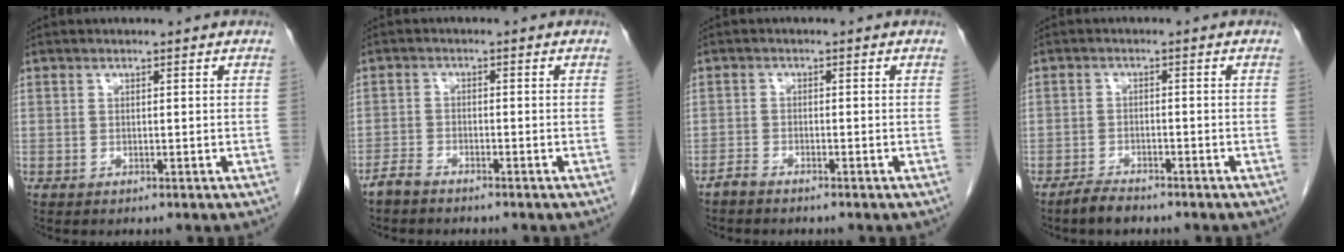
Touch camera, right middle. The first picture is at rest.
{"total": 2.5, "force": [-2.2, 0.7, 0.7], "torque": [-0.021, 0.000, -0.043]}
{"total": 1.7, "force": [-1.6, 0.3, 0.5], "torque": [-0.015, -0.001, -0.029]}
{"total": 2.5, "force": [-2.3, 0.6, 0.9], "torque": [-0.024, -0.003, -0.039]}